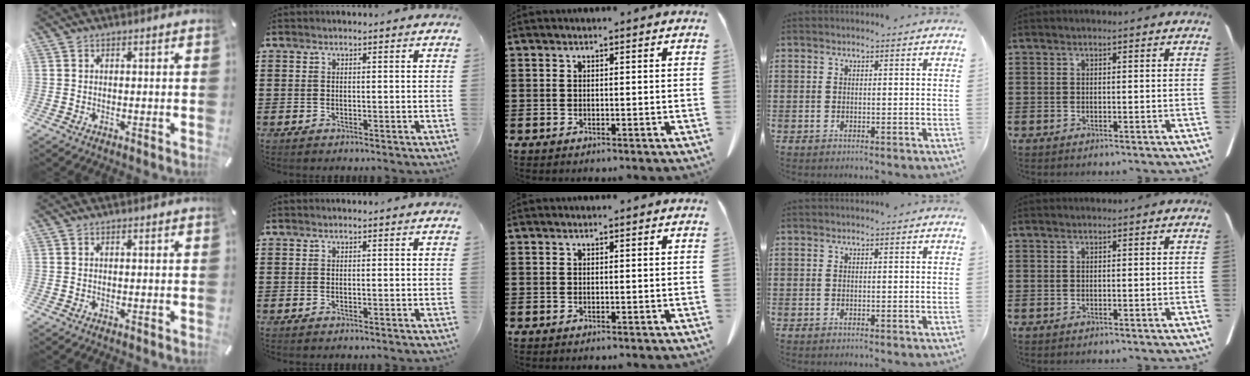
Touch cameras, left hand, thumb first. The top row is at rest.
{}